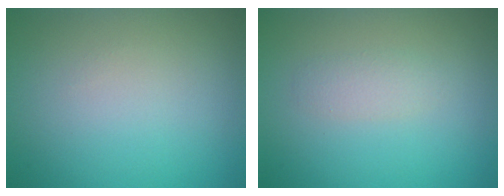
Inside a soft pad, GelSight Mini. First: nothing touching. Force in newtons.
{"total": 1.4, "press": 1.4, "slide": 0.1}